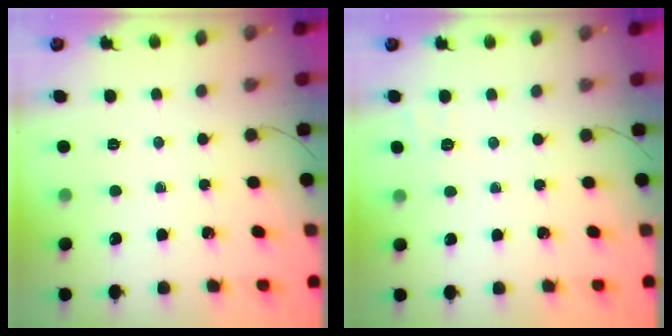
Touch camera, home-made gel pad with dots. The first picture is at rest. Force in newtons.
{"total": 1.8, "press": 0.5, "slide": 1.7}